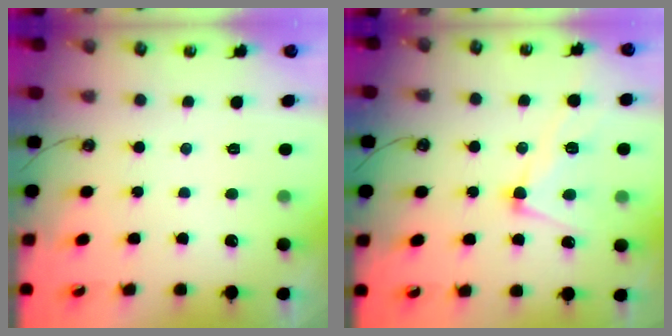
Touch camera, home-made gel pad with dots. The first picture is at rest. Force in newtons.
{"total": 5.9, "press": 5.8, "slide": 0.8}